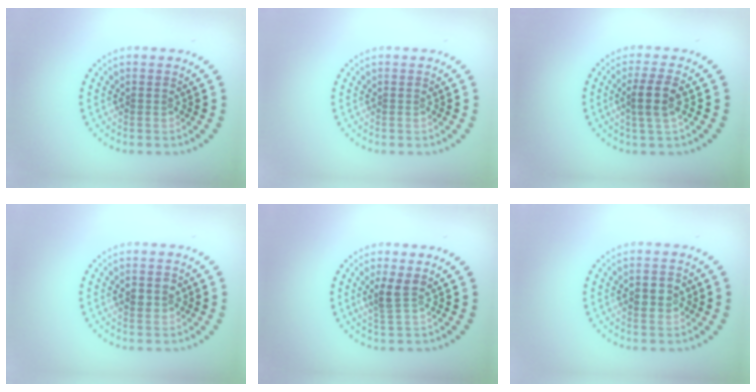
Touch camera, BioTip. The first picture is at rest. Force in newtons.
{"total": 0.0}
{"total": 2.5, "press": 2.3, "slide": 1.1}
{"total": 1.4, "press": 1.4, "slide": 0.3}
{"total": 1.9, "press": 1.6, "slide": 1.1}
{"total": 2.8, "press": 2.8, "slide": 0.2}